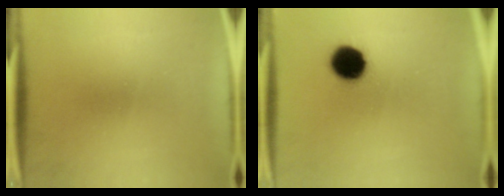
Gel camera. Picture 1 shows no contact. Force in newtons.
{"total": 9.5}